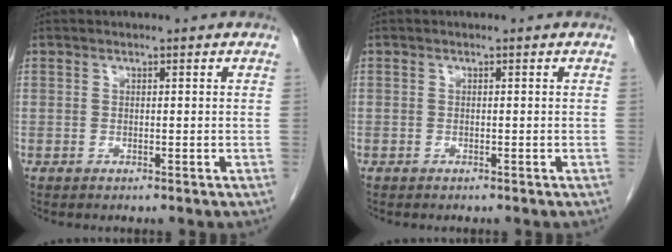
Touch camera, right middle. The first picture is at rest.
{"total": 0.0}